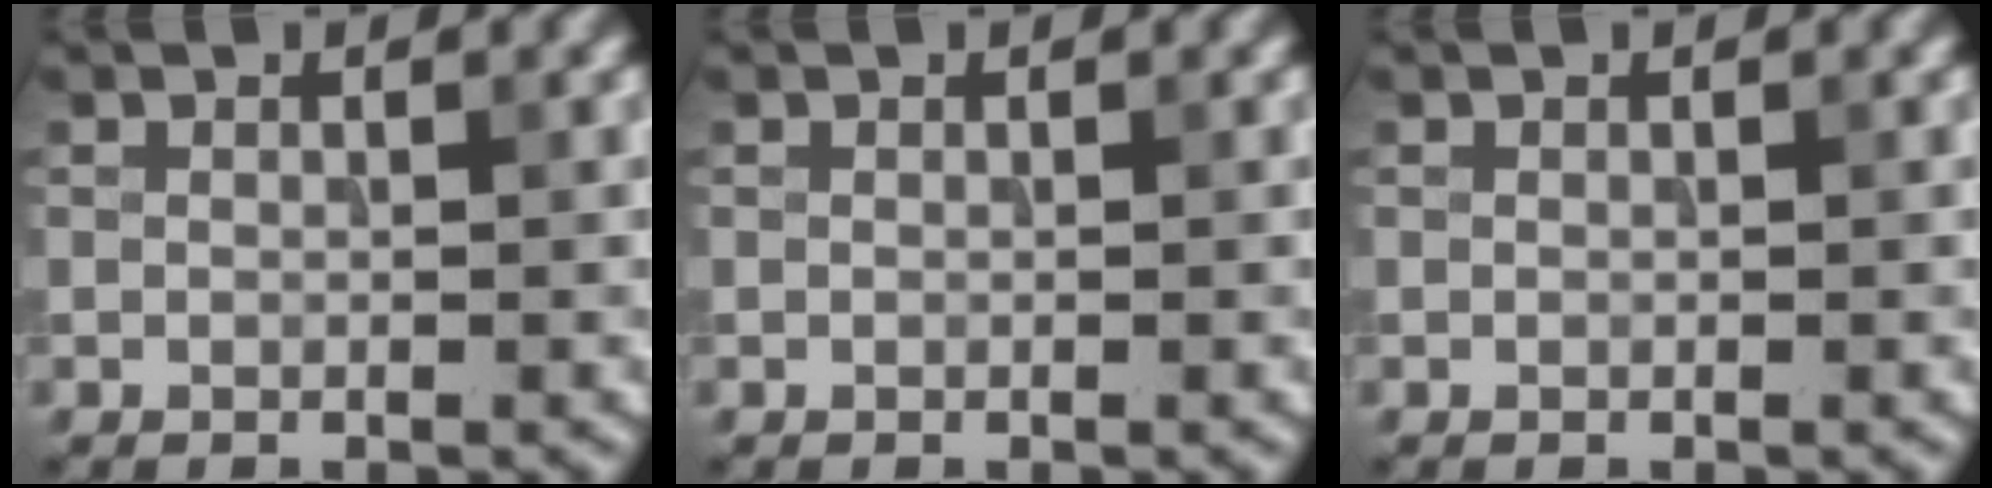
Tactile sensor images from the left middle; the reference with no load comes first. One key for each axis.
{"total": 0.0}
{"total": 0.0}